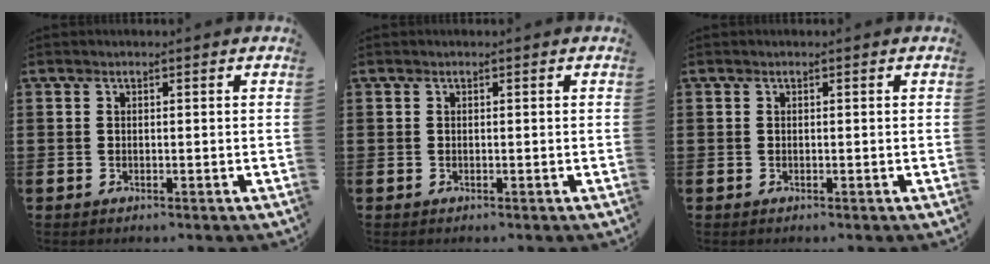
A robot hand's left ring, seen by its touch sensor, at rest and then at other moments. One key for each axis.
{"total": 0.0}
{"total": 0.0}